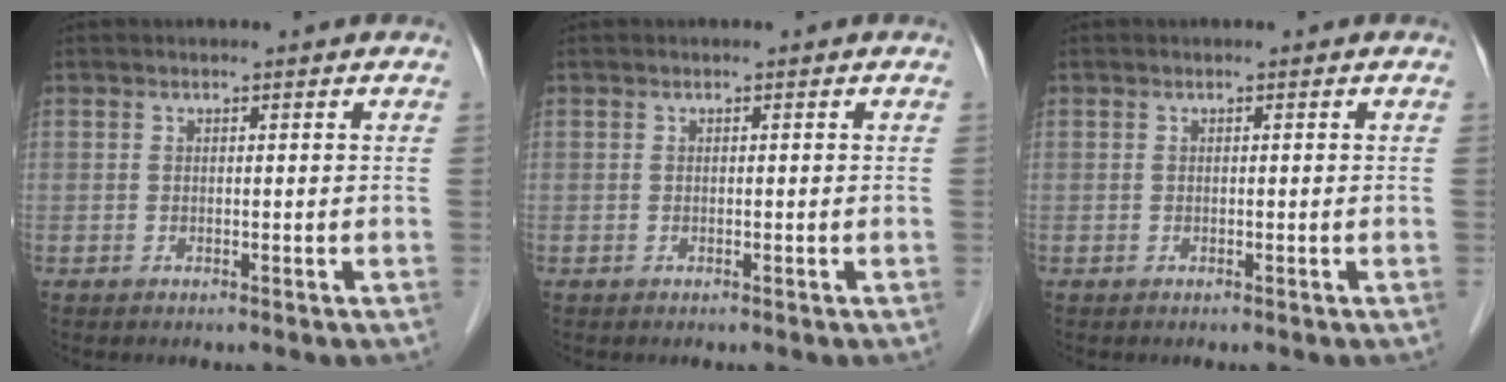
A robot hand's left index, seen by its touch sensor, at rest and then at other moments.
{"total": 0.0}
{"total": 0.0}